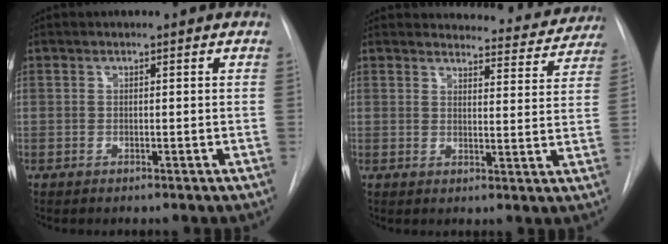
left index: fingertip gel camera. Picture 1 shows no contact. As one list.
[{"total": 12.0, "force": [11.7, 2.9, 0.7], "torque": [0.024, -0.032, 0.114]}]